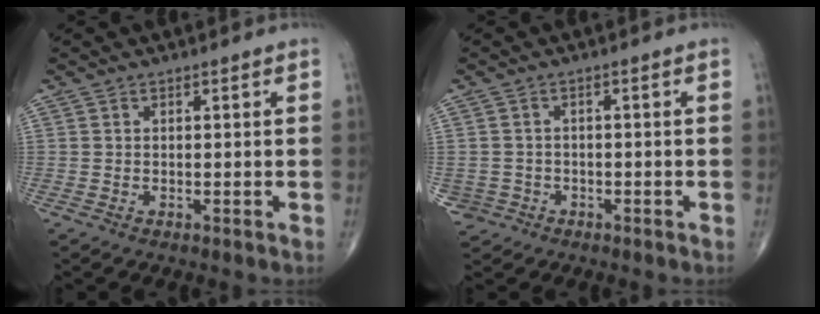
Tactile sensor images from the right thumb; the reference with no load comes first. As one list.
[{"total": 3.0, "force": [-1.1, 2.8, -0.1], "torque": [0.011, 0.010, -0.018]}]